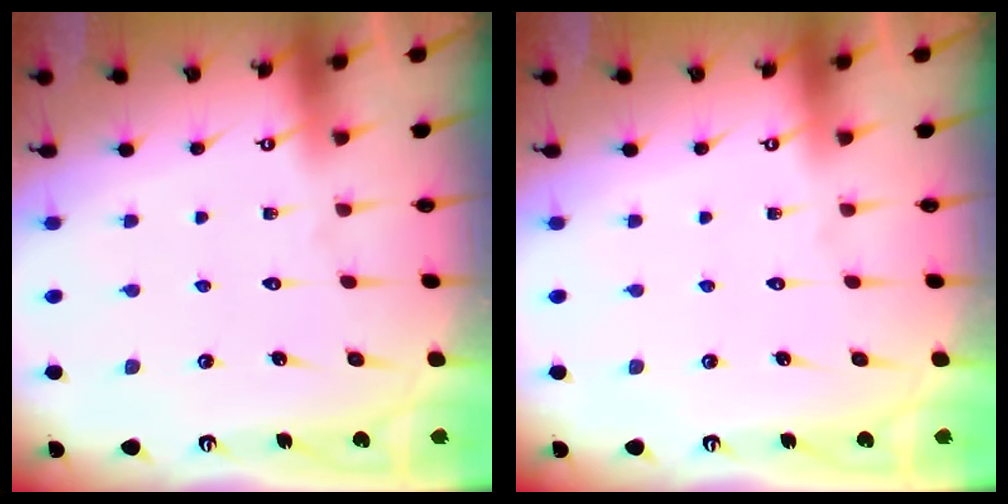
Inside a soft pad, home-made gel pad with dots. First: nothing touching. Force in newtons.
{"total": 0.0}